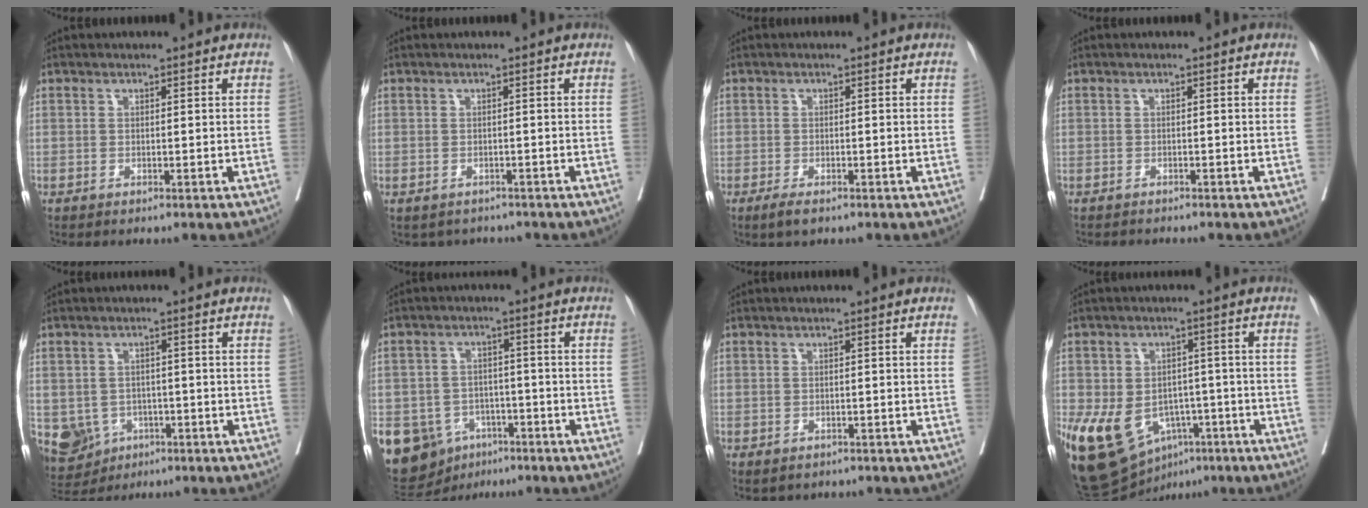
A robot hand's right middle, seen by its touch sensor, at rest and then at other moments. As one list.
[{"total": 3.1, "force": [-2.7, 1.5, 0.2], "torque": [-0.001, 0.006, -0.034]}, {"total": 2.4, "force": [-1.6, 0.7, 1.6], "torque": [-0.033, -0.005, -0.025]}, {"total": 2.4, "force": [-2.3, 0.3, 0.5], "torque": [-0.008, -0.004, -0.032]}, {"total": 11.0, "force": [-3.9, 9.6, 3.7], "torque": [-0.101, 0.006, -0.046]}, {"total": 14.8, "force": [-7.0, 11.8, 5.5], "torque": [-0.132, 0.018, -0.097]}, {"total": 3.3, "force": [-2.5, 1.8, 1.1], "torque": [-0.017, -0.001, -0.027]}, {"total": 14.5, "force": [-5.8, 10.5, 8.2], "torque": [-0.167, 0.008, -0.077]}]